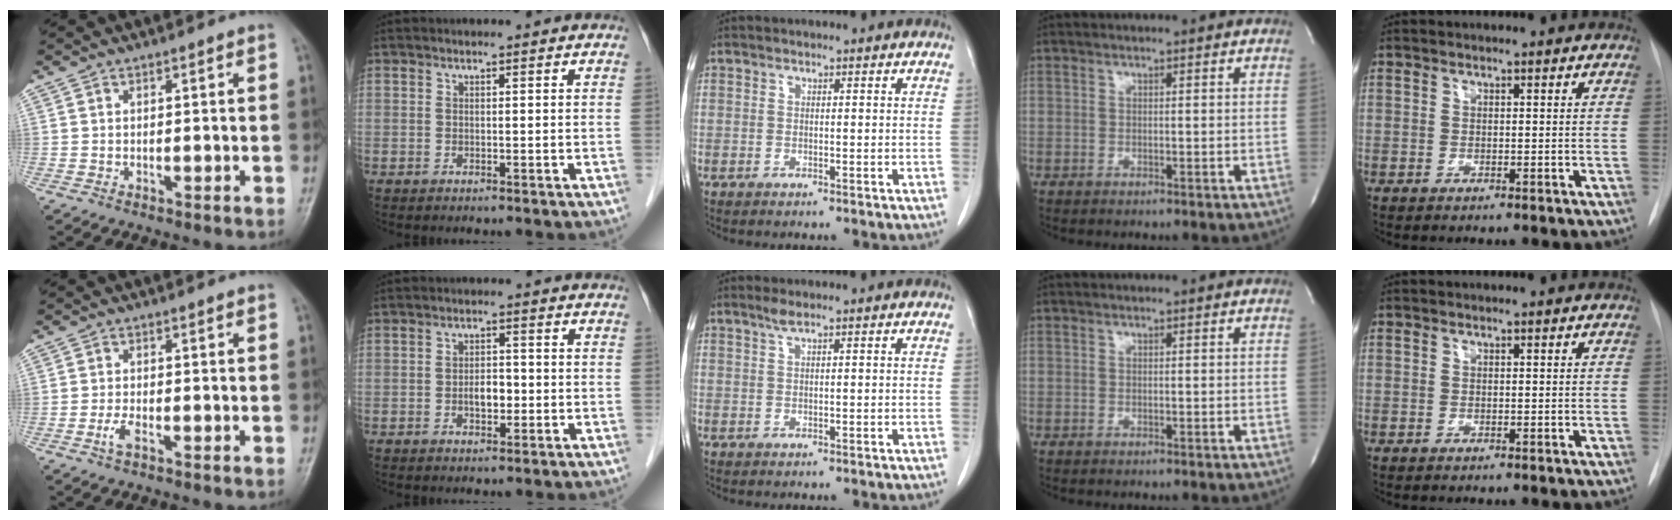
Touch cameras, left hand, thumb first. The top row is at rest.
{"thumb": {"total": 2.2, "force": [-1.0, 0.7, 1.8], "torque": [-0.043, 0.005, -0.022]}, "index": {"total": 2.9, "force": [-1.0, 1.5, 2.3], "torque": [-0.038, 0.001, -0.014]}, "middle": {"total": 1.3, "force": [0.9, -0.1, 0.9], "torque": [-0.024, 0.006, 0.022]}}